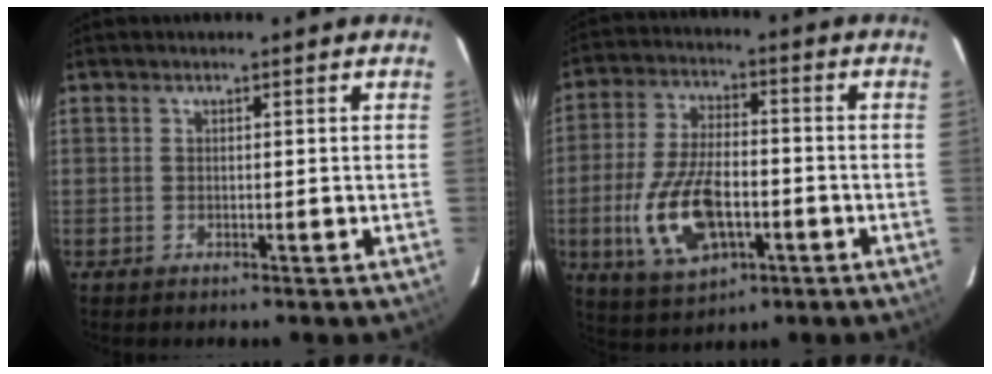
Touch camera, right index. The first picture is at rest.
{"total": 14.3, "force": [-4.2, 7.0, 11.7], "torque": [-0.249, -0.005, -0.068]}